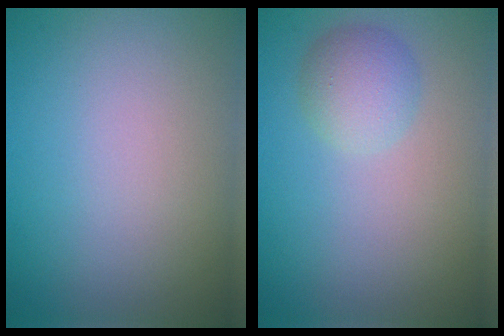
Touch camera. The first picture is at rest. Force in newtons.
{"total": 2.6, "press": 2.6, "slide": 0.1}